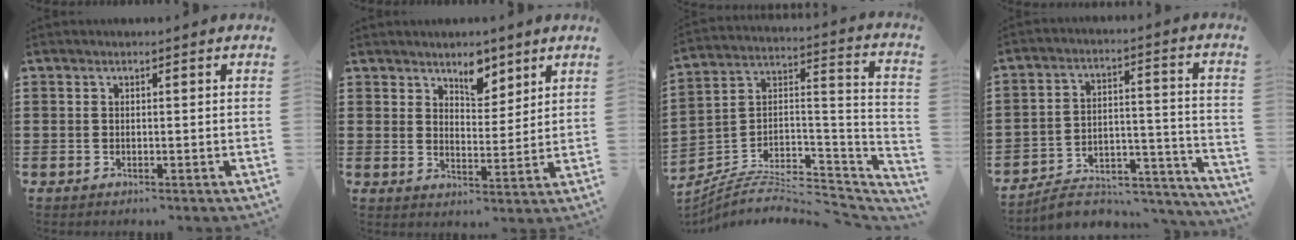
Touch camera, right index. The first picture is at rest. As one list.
[{"total": 5.4, "force": [4.3, 2.6, 2.0], "torque": [-0.029, -0.009, 0.076]}, {"total": 6.6, "force": [-5.4, 2.6, 2.7], "torque": [-0.041, 0.001, -0.103]}, {"total": 7.5, "force": [-6.8, 1.9, 2.4], "torque": [-0.034, 0.019, -0.129]}]